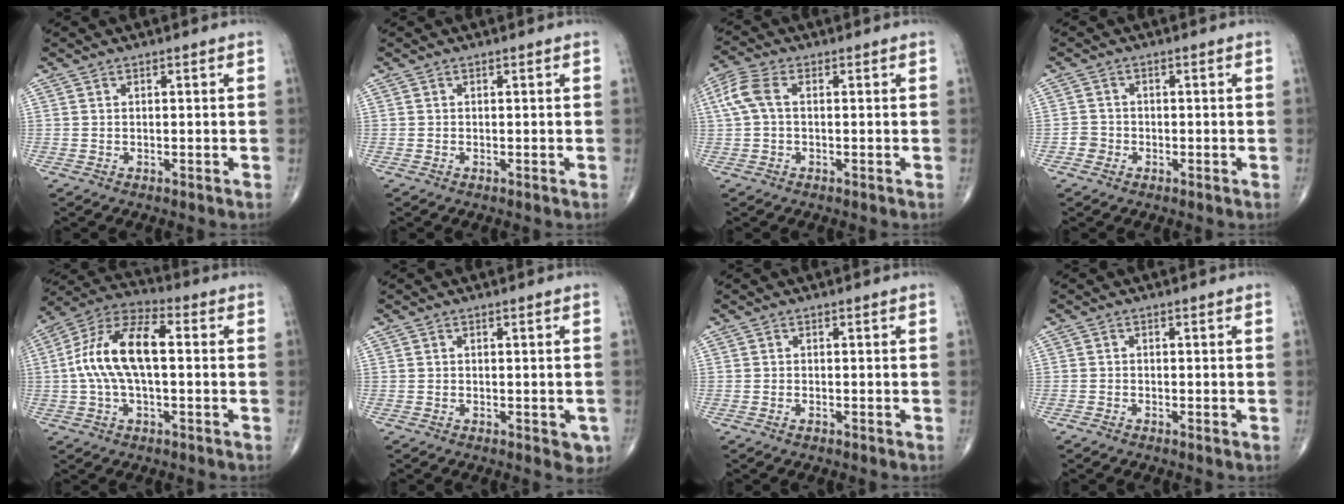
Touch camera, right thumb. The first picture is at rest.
{"total": 0.0}
{"total": 5.6, "force": [0.6, 3.1, 4.6], "torque": [-0.121, 0.019, 0.009]}
{"total": 1.9, "force": [-0.9, 1.7, 0.2], "torque": [0.006, 0.007, -0.024]}
{"total": 14.4, "force": [0.6, 6.6, 12.8], "torque": [-0.252, 0.040, 0.002]}
{"total": 3.0, "force": [-1.0, 1.6, 2.3], "torque": [-0.003, 0.000, -0.013]}
{"total": 0.6, "force": [-0.4, 0.2, 0.3], "torque": [-0.005, 0.000, -0.008]}
{"total": 0.9, "force": [-0.6, 0.3, 0.6], "torque": [-0.007, -0.002, -0.016]}